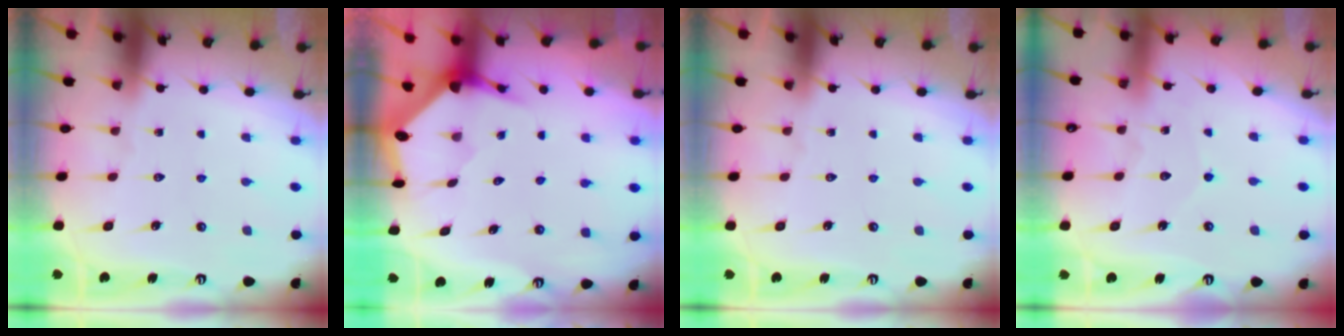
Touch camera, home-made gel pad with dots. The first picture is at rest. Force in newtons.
{"total": 3.6, "press": 3.6, "slide": 0.5}
{"total": 0.0}
{"total": 3.0, "press": 3.0, "slide": 0.3}